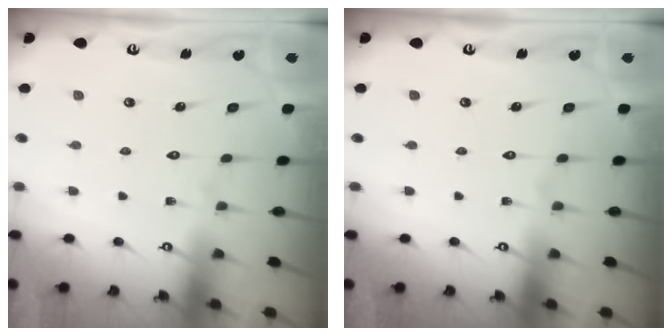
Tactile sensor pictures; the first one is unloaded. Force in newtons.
{"total": 0.0}